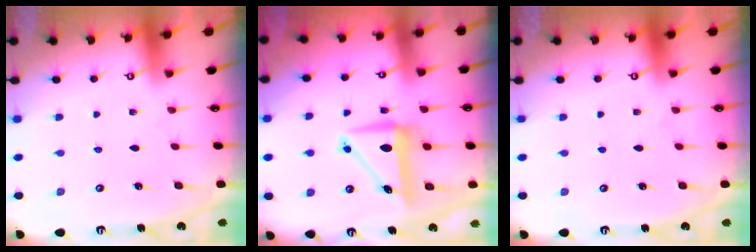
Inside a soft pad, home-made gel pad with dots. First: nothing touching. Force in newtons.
{"total": 7.3, "press": 7.2, "slide": 1.3}
{"total": 0.0}